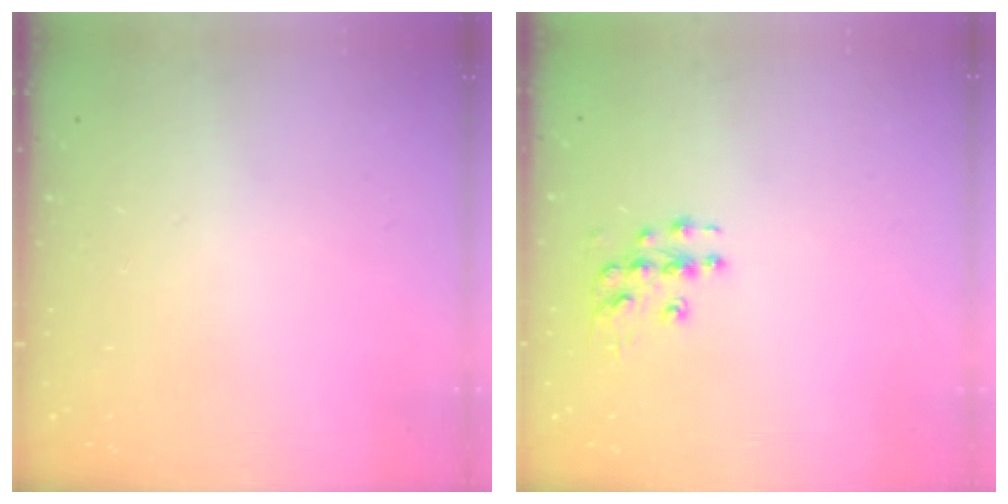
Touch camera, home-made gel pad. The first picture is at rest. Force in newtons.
{"total": 7.8, "press": 7.8, "slide": 0.4}